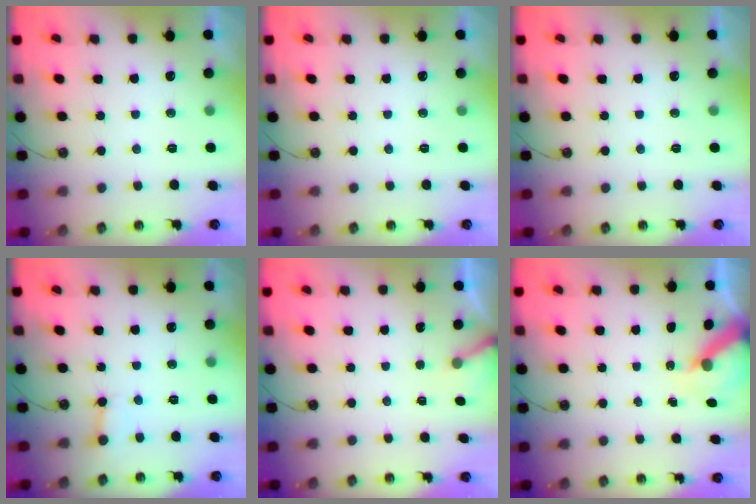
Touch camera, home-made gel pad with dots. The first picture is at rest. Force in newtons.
{"total": 0.0}
{"total": 0.0}
{"total": 4.6, "press": 4.5, "slide": 0.6}
{"total": 2.7, "press": 2.7, "slide": 0.2}
{"total": 6.0, "press": 6.0, "slide": 0.7}